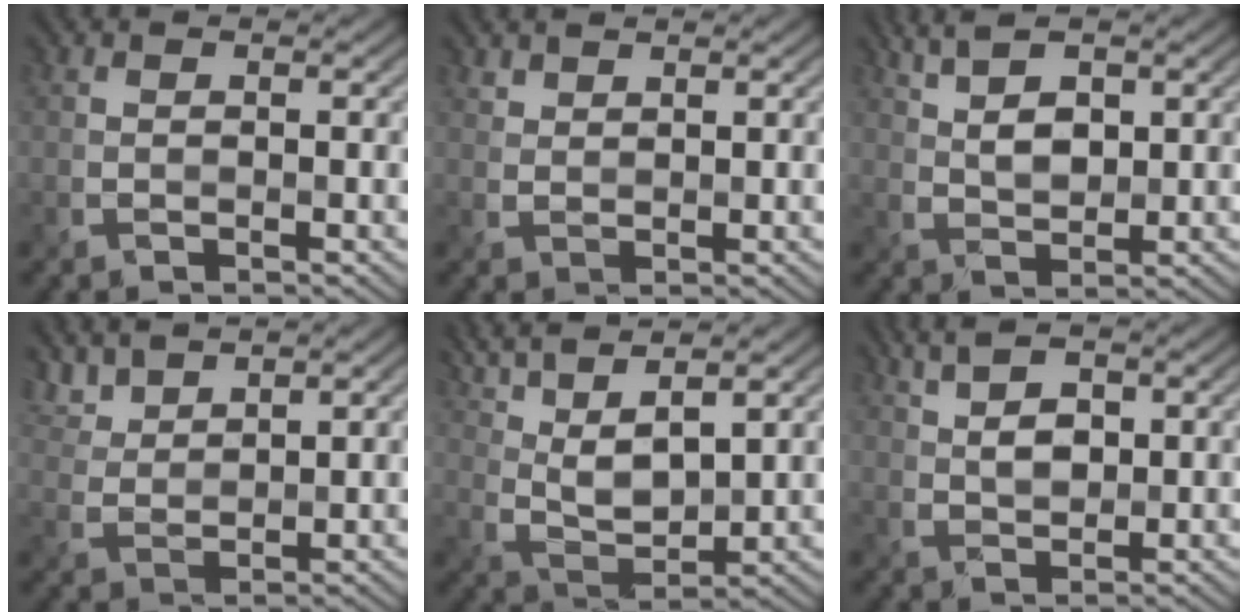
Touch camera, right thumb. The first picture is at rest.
{"total": 1.6, "force": [1.5, 0.5, 0.4], "torque": [-0.013, 0.001, 0.037]}
{"total": 4.8, "force": [2.5, 1.8, 3.7], "torque": [-0.078, 0.001, 0.055]}
{"total": 4.5, "force": [3.9, 1.3, 1.9], "torque": [-0.053, 0.000, 0.090]}
{"total": 9.7, "force": [6.2, 2.6, 7.1], "torque": [-0.162, 0.008, 0.120]}
{"total": 4.2, "force": [1.8, 2.0, 3.2], "torque": [-0.061, 0.000, 0.036]}